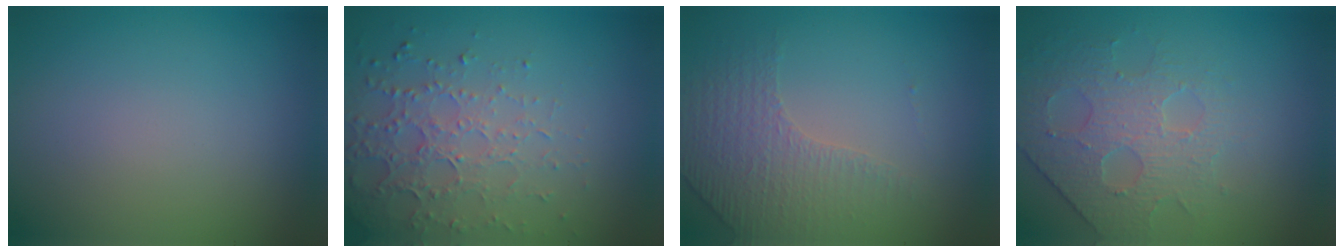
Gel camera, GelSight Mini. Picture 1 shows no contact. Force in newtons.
{"total": 4.6, "press": 3.3, "slide": 3.2}
{"total": 4.4, "press": 2.8, "slide": 3.4}
{"total": 4.1, "press": 3.6, "slide": 1.9}